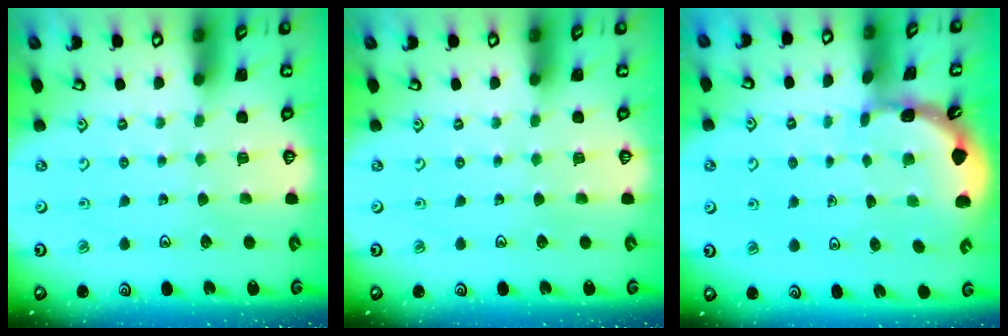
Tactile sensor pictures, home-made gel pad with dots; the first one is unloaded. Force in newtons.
{"total": 0.0}
{"total": 1.6, "press": 1.5, "slide": 0.3}